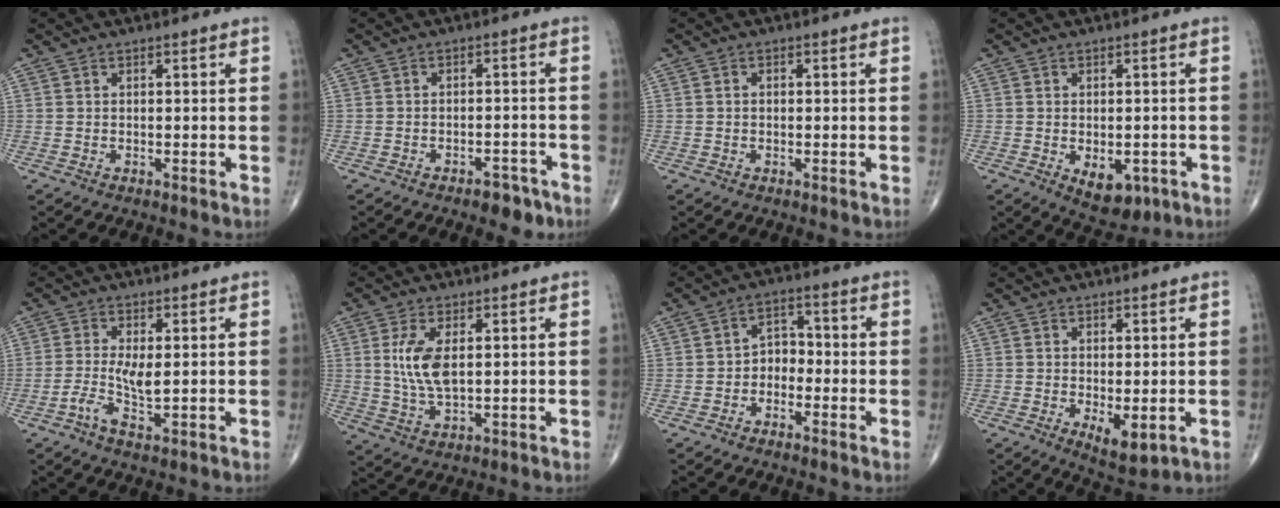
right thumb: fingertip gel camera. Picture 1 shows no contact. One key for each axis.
{"total": 4.4, "fx": -3.1, "fy": 2.1, "fz": 2.3, "tx": -0.017, "ty": 0.019, "tz": -0.041}
{"total": 0.7, "fx": 0.0, "fy": 0.5, "fz": 0.4, "tx": -0.006, "ty": 0.003, "tz": -0.003}
{"total": 6.9, "fx": -2.3, "fy": 4.1, "fz": 5.0, "tx": -0.049, "ty": 0.003, "tz": -0.019}
{"total": 4.3, "fx": -0.5, "fy": 1.3, "fz": 4.1, "tx": -0.086, "ty": 0.001, "tz": -0.013}
{"total": 7.6, "fx": 1.5, "fy": 3.4, "fz": 6.6, "tx": -0.141, "ty": -0.009, "tz": 0.033}
{"total": 4.3, "fx": -1.7, "fy": 3.2, "fz": 2.3, "tx": -0.015, "ty": 0.030, "tz": -0.043}
{"total": 5.4, "fx": -1.2, "fy": 2.3, "fz": 4.7, "tx": -0.068, "ty": -0.017, "tz": -0.010}